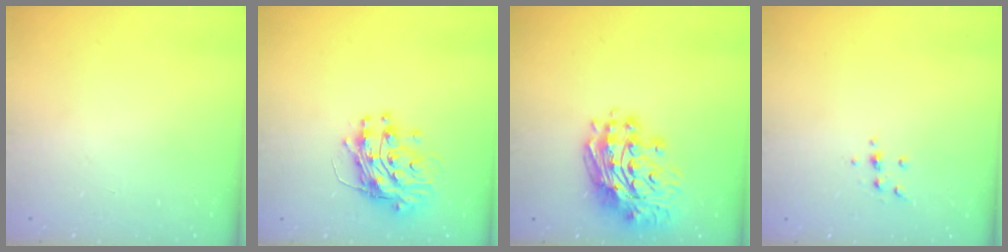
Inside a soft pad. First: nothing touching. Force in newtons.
{"total": 12.0, "press": 11.9, "slide": 1.2}
{"total": 15.0, "press": 14.9, "slide": 1.6}
{"total": 3.6, "press": 3.5, "slide": 0.9}